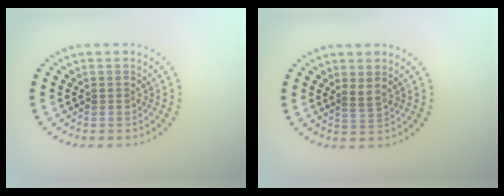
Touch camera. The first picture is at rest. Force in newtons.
{"total": 1.1, "press": 0.8, "slide": 0.7}